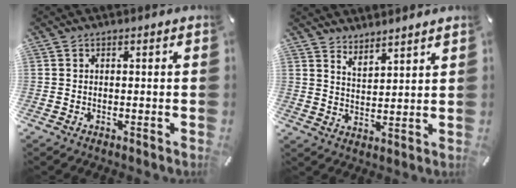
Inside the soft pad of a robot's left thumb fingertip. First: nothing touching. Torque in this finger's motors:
{"motor_torque": [0.12, -0.44, 0.02, -0.13, 0.03]}